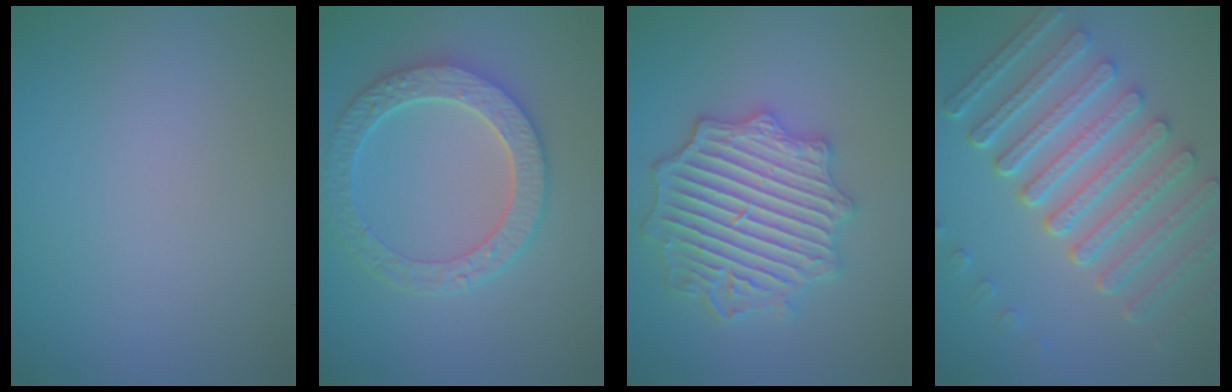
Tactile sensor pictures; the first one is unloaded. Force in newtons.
{"total": 5.0, "press": 4.4, "slide": 2.4}
{"total": 6.7, "press": 6.6, "slide": 1.0}
{"total": 7.7, "press": 6.1, "slide": 4.8}